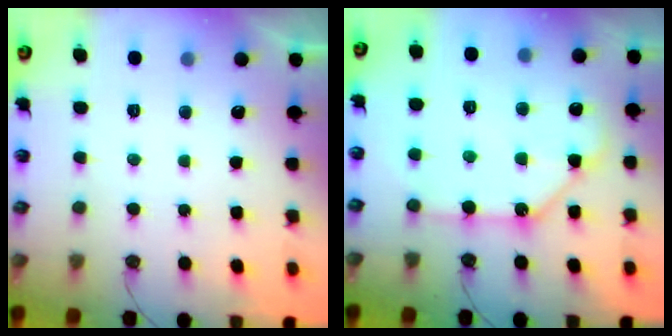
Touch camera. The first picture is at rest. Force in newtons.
{"total": 11.2, "press": 11.2, "slide": 1.0}